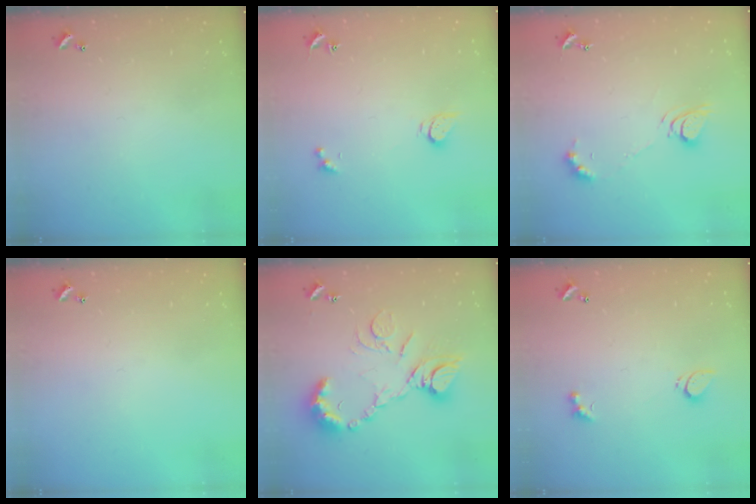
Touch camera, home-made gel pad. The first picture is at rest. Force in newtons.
{"total": 2.9, "press": 2.9, "slide": 0.5}
{"total": 7.8, "press": 7.7, "slide": 0.9}
{"total": 0.0}
{"total": 14.9, "press": 14.9, "slide": 0.7}
{"total": 2.2, "press": 2.1, "slide": 0.6}